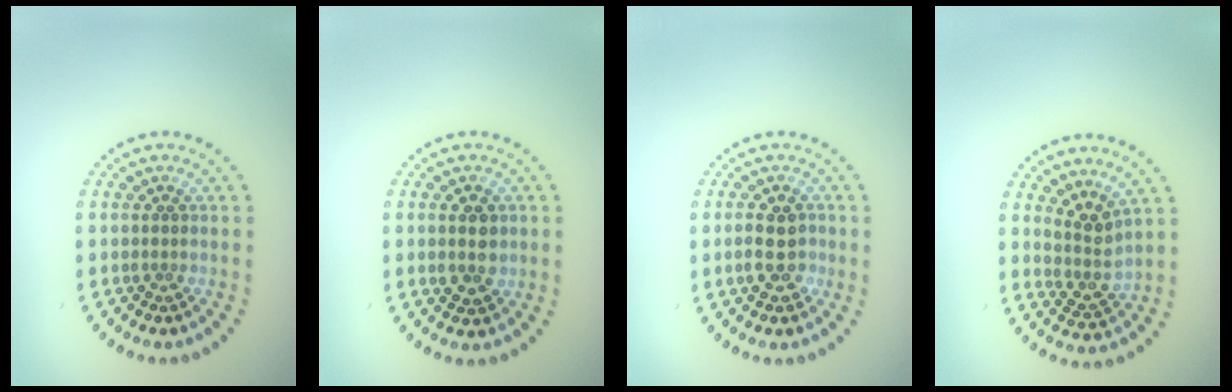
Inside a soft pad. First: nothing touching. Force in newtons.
{"total": 2.3, "press": 2.3, "slide": 0.0}
{"total": 3.0, "press": 3.0, "slide": 0.5}
{"total": 2.6, "press": 1.8, "slide": 1.8}